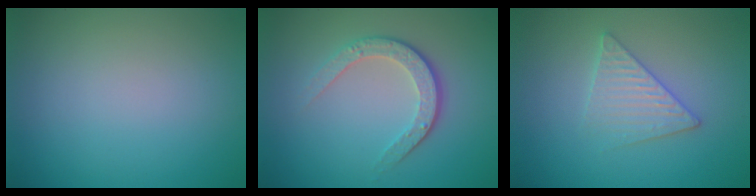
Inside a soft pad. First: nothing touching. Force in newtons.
{"total": 3.5, "press": 2.6, "slide": 2.3}
{"total": 3.0, "press": 3.0, "slide": 0.3}